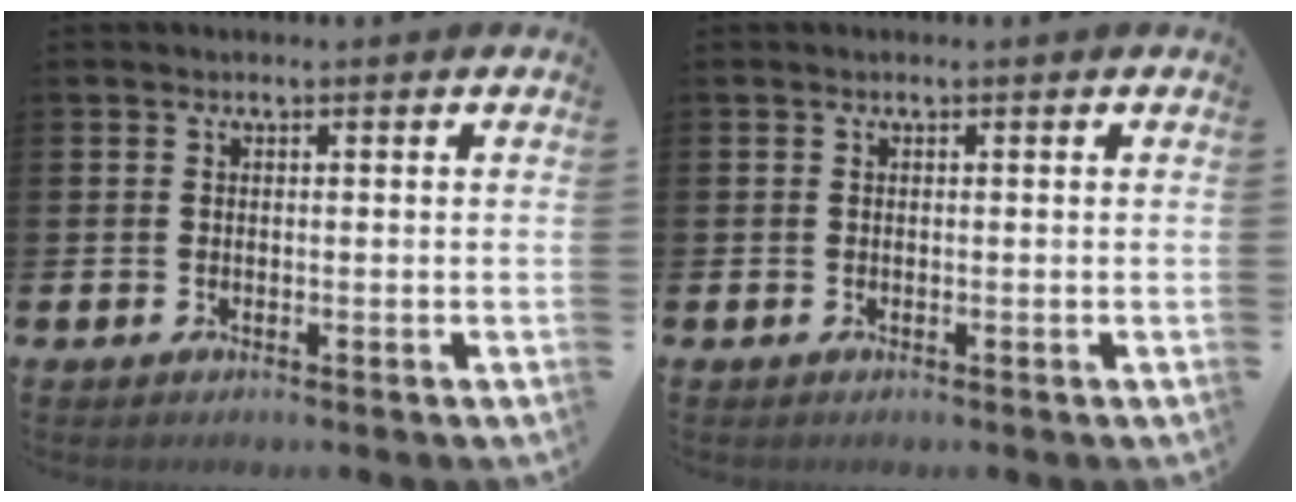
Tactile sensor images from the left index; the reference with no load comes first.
{"total": 0.0}